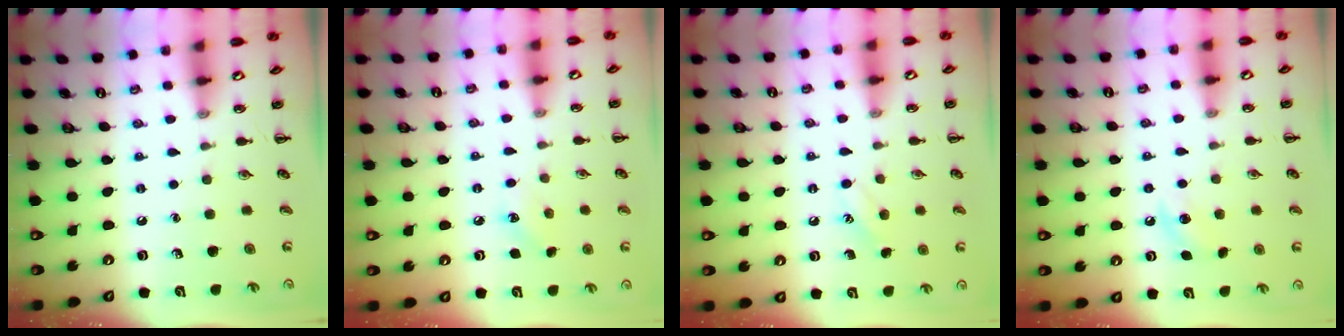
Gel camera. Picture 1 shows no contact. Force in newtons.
{"total": 5.9, "press": 5.6, "slide": 1.7}
{"total": 6.5, "press": 6.3, "slide": 1.8}
{"total": 5.5, "press": 5.3, "slide": 1.6}